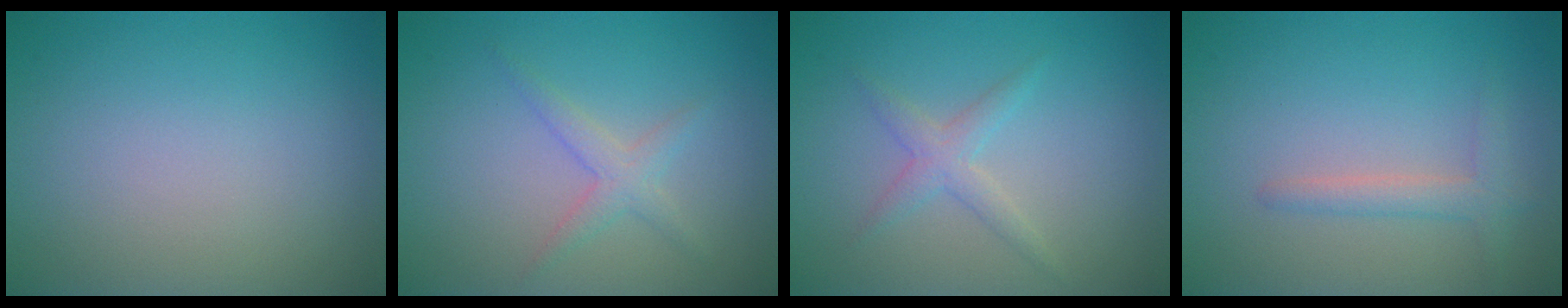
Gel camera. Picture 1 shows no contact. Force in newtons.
{"total": 1.9, "press": 1.9, "slide": 0.1}
{"total": 1.8, "press": 1.8, "slide": 0.1}
{"total": 1.9, "press": 1.9, "slide": 0.2}